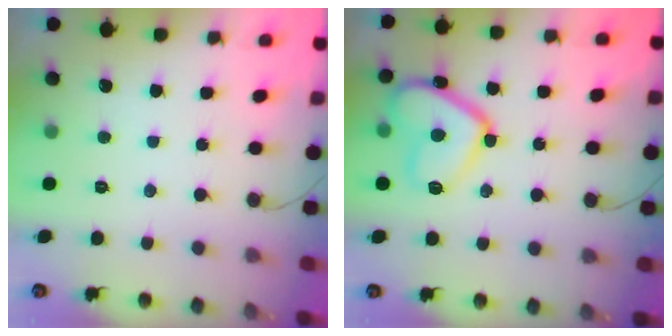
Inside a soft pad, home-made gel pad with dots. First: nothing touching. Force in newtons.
{"total": 14.1, "press": 14.0, "slide": 1.2}